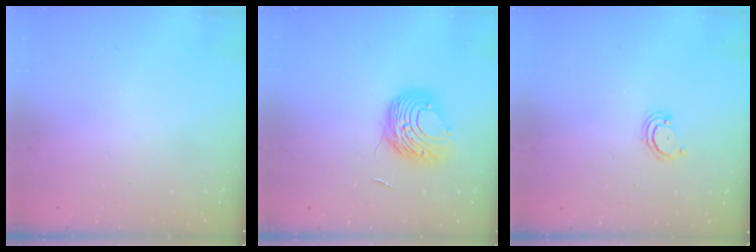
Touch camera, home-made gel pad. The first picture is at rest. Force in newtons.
{"total": 8.8, "press": 8.8, "slide": 0.8}
{"total": 3.3, "press": 3.3, "slide": 0.5}